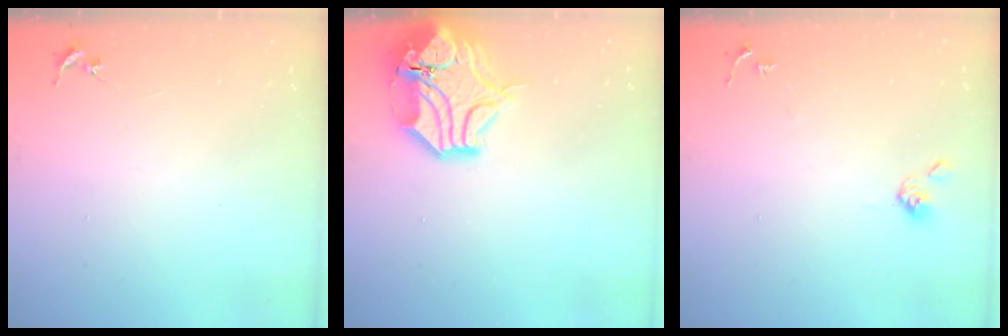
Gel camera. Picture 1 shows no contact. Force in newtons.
{"total": 15.5, "press": 15.2, "slide": 2.5}
{"total": 6.4, "press": 6.4, "slide": 0.6}